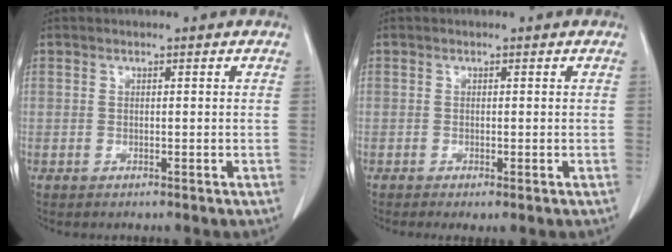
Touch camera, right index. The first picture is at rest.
{"total": 2.0, "force": [-1.0, 0.5, 1.6], "torque": [-0.025, -0.006, -0.012]}